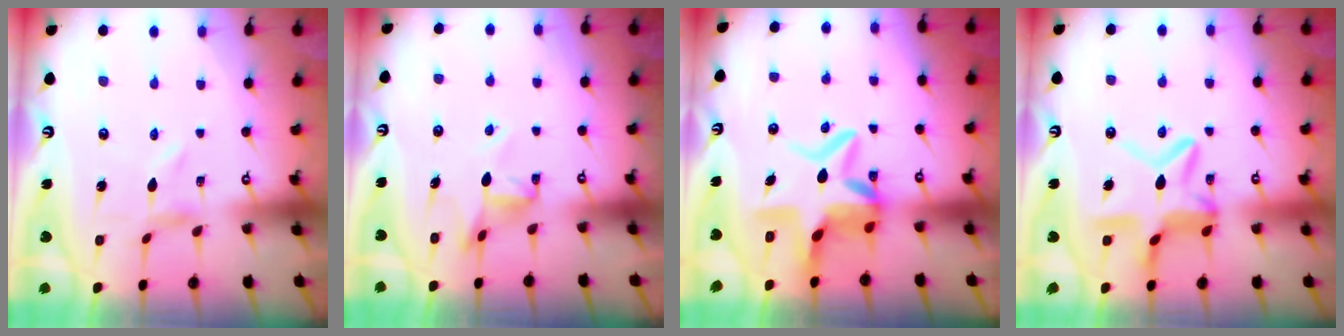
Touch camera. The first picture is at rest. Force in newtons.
{"total": 7.8, "press": 7.8, "slide": 0.3}
{"total": 9.7, "press": 9.2, "slide": 3.0}
{"total": 13.7, "press": 13.6, "slide": 1.3}